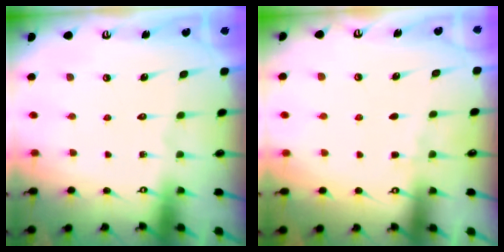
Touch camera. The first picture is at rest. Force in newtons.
{"total": 2.8, "press": 2.8, "slide": 0.5}